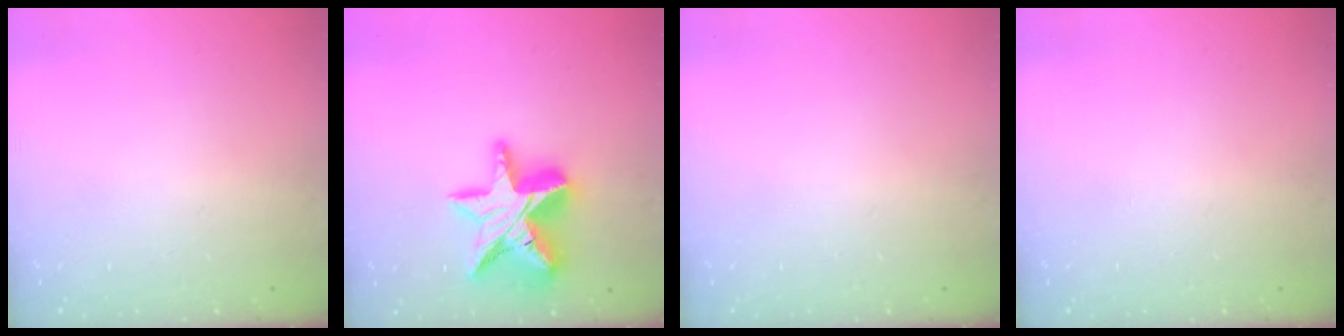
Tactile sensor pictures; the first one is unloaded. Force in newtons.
{"total": 18.8, "press": 18.7, "slide": 1.4}
{"total": 0.0}
{"total": 0.0}